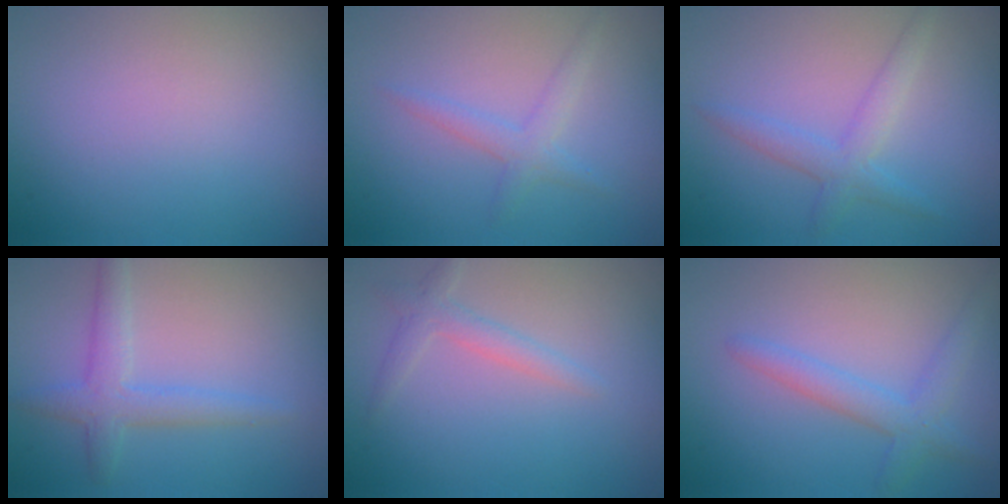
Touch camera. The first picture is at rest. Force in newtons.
{"total": 1.9, "press": 1.9, "slide": 0.1}
{"total": 2.5, "press": 2.5, "slide": 0.1}
{"total": 2.8, "press": 2.8, "slide": 0.1}
{"total": 1.9, "press": 1.9, "slide": 0.1}
{"total": 2.7, "press": 2.7, "slide": 0.0}